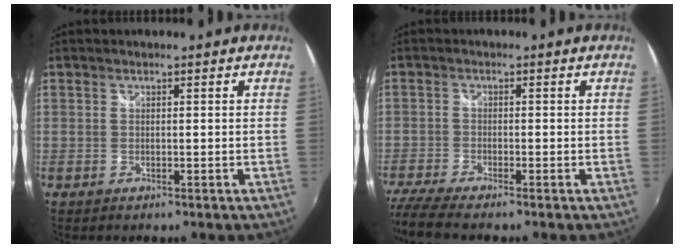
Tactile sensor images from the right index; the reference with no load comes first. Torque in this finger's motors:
{"motor_torque": [0.22, -0.23, -0.07, -0.01]}